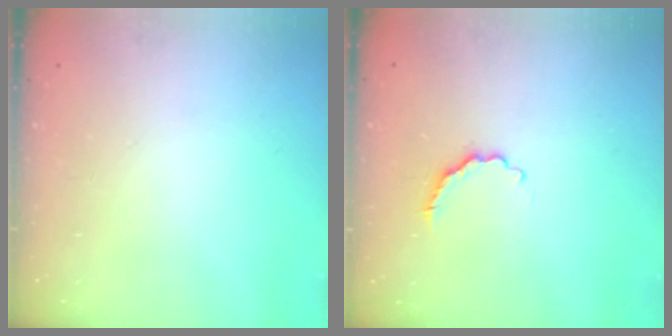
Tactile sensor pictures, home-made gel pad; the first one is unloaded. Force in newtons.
{"total": 3.7, "press": 3.6, "slide": 0.9}